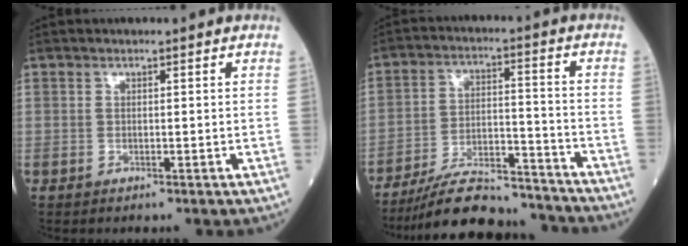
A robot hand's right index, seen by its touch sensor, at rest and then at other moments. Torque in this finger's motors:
{"motor_torque": [1.07, -1.07, 0.21, 0.14]}